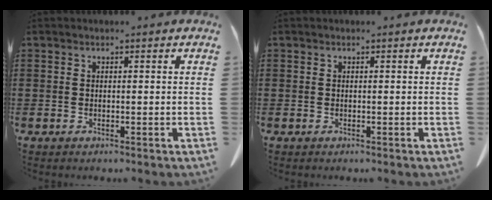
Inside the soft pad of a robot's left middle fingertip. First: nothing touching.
{"total": 0.0}